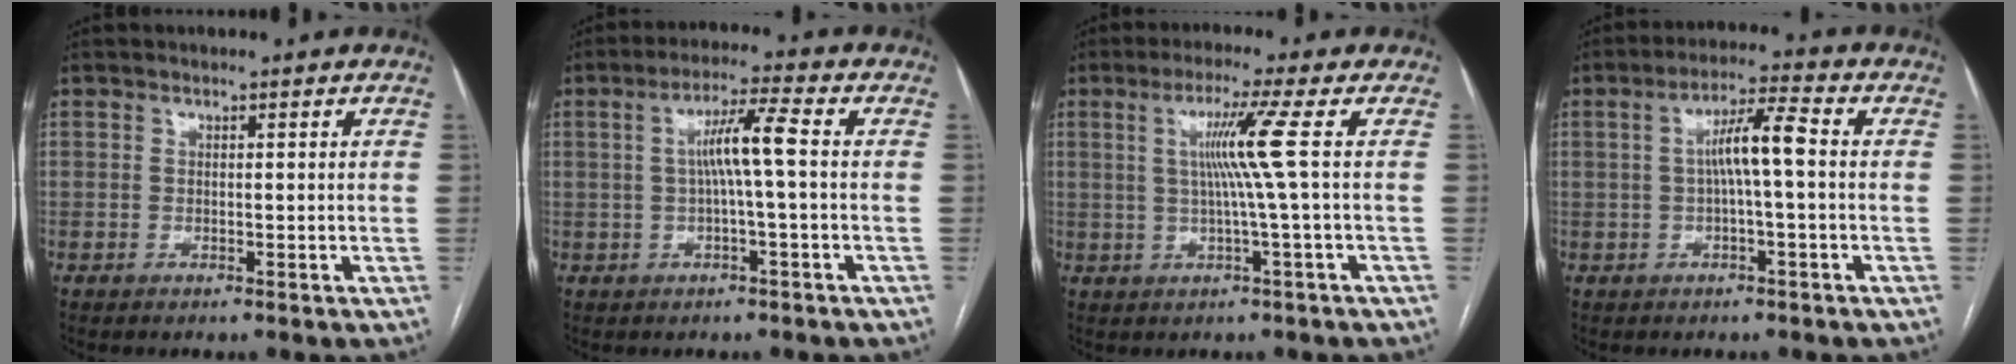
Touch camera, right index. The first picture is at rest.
{"total": 6.1, "force": [0.3, -0.3, 6.1], "torque": [-0.108, 0.015, 0.006]}
{"total": 6.5, "force": [0.9, -2.3, 6.1], "torque": [-0.114, 0.003, 0.023]}
{"total": 6.3, "force": [0.2, 0.3, 6.3], "torque": [-0.111, 0.018, 0.002]}